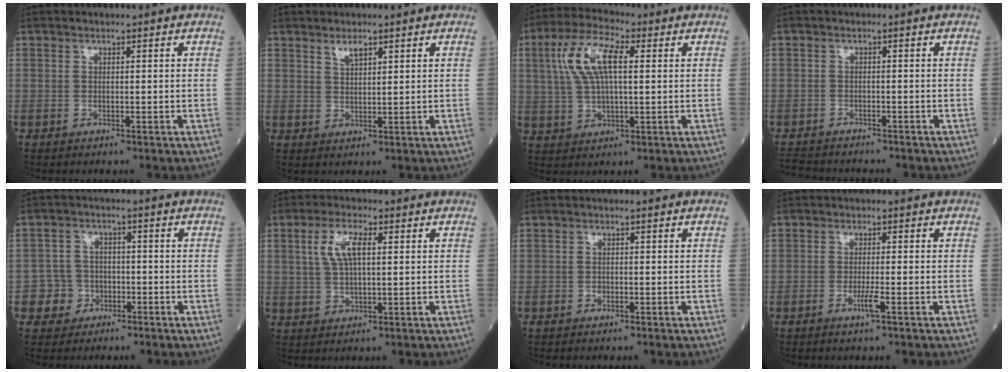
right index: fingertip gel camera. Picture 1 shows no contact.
{"total": 2.2, "force": [1.6, 0.6, 1.4], "torque": [-0.029, 0.002, 0.033]}
{"total": 10.1, "force": [2.6, 3.4, 9.1], "torque": [-0.198, 0.023, 0.051]}
{"total": 5.4, "force": [-5.0, 1.8, 0.8], "torque": [-0.008, -0.009, -0.084]}
{"total": 4.3, "force": [-1.9, 3.9, -0.1], "torque": [0.010, 0.017, -0.034]}
{"total": 5.8, "force": [1.7, 1.8, 5.2], "torque": [-0.113, 0.010, 0.039]}
{"total": 0.5, "force": [-0.3, 0.4, 0.3], "torque": [-0.005, 0.002, -0.006]}
{"total": 2.1, "force": [-1.0, -0.2, 1.9], "torque": [-0.041, -0.004, -0.018]}